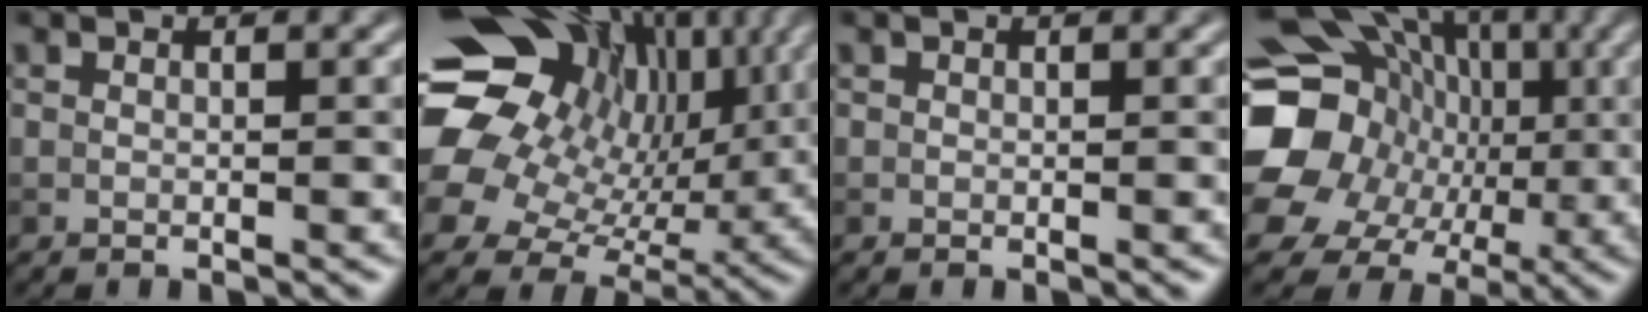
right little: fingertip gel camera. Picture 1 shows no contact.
{"total": 19.3, "force": [6.5, 14.5, 11.1], "torque": [-0.220, 0.038, 0.107]}
{"total": 0.0}
{"total": 19.4, "force": [-0.9, 17.1, 9.1], "torque": [-0.191, 0.011, -0.050]}